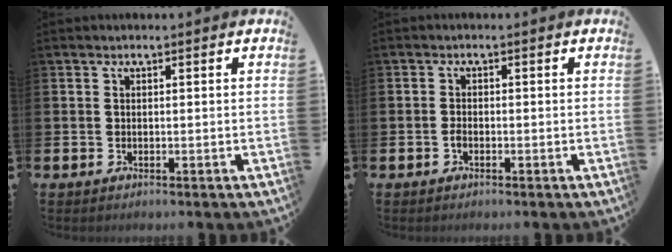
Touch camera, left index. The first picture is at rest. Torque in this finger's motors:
{"motor_torque": [0.17, 0.15, -0.01, 0.03]}